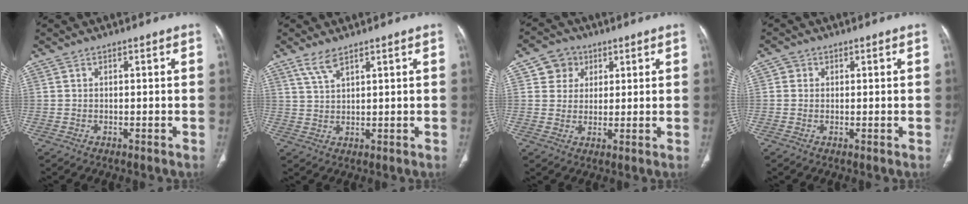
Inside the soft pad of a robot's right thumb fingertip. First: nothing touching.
{"total": 3.6, "force": [2.7, 1.0, 2.3], "torque": [-0.051, -0.006, 0.062]}
{"total": 5.8, "force": [2.3, 5.2, 1.1], "torque": [0.010, -0.003, 0.036]}
{"total": 1.6, "force": [0.3, 1.6, 0.4], "torque": [0.002, 0.001, 0.001]}